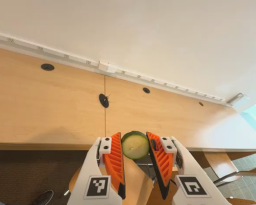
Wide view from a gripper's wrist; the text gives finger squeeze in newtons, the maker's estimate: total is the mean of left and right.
{"total": 8.5, "left": 8.4, "right": 8.6}